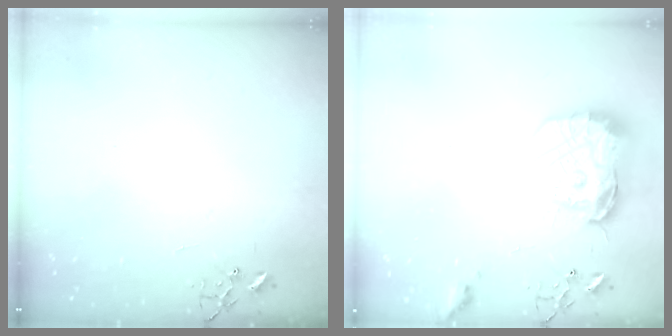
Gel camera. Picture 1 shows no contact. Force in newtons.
{"total": 18.2, "press": 18.2, "slide": 1.5}